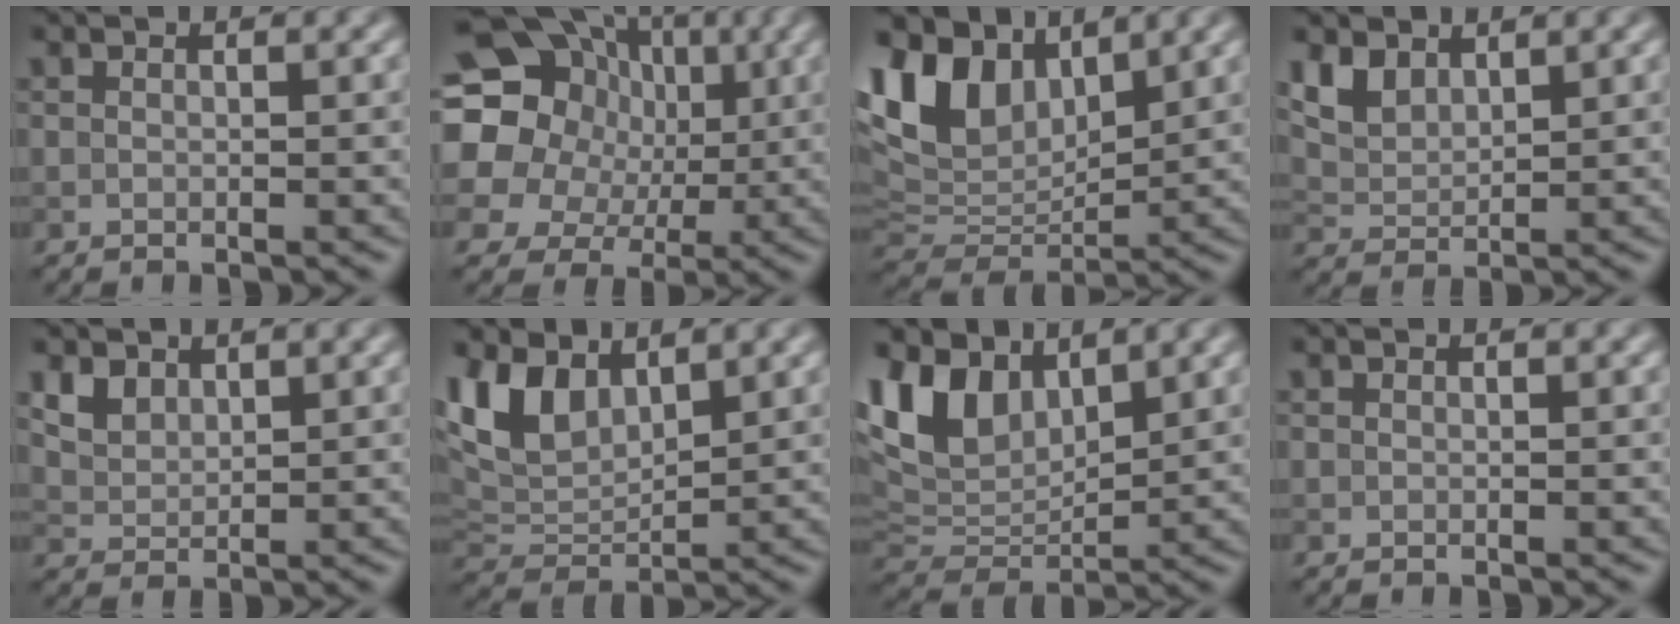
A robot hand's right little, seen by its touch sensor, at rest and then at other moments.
{"total": 20.7, "force": [3.9, 18.6, 8.1], "torque": [-0.192, 0.017, 0.042]}
{"total": 10.4, "force": [5.3, 6.3, 6.4], "torque": [-0.147, 0.012, 0.099]}
{"total": 3.4, "force": [2.2, 2.0, 1.6], "torque": [-0.041, -0.002, 0.049]}
{"total": 2.9, "force": [2.0, 1.8, 1.2], "torque": [-0.038, -0.010, 0.053]}
{"total": 6.2, "force": [3.5, 3.4, 3.9], "torque": [-0.083, 0.000, 0.066]}
{"total": 7.6, "force": [4.3, 4.5, 4.4], "torque": [-0.098, 0.004, 0.081]}
{"total": 0.0}